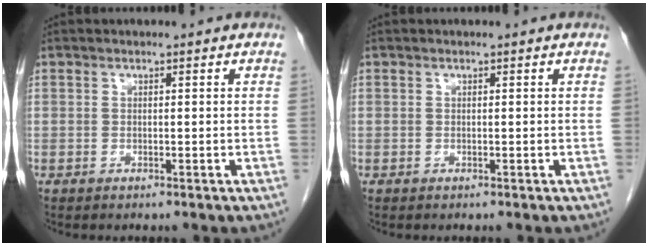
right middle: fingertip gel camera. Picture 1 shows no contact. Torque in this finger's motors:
{"motor_torque": [0.02, -0.01, 0.01, 0.00]}